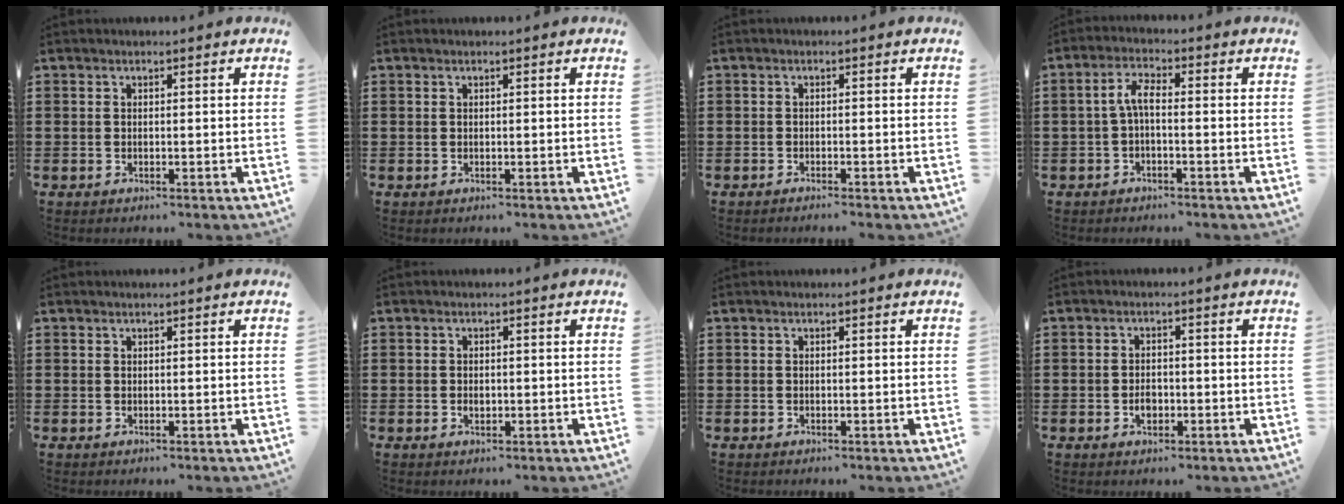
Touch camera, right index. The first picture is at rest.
{"total": 0.0}
{"total": 0.8, "force": [-0.7, -0.1, 0.2], "torque": [-0.005, -0.002, -0.014]}
{"total": 3.9, "force": [-0.6, 1.2, 3.6], "torque": [-0.090, 0.001, -0.021]}
{"total": 0.0}
{"total": 1.0, "force": [-0.1, 0.7, 0.7], "torque": [-0.015, 0.002, -0.003]}
{"total": 0.0}
{"total": 2.2, "force": [-0.7, 1.4, 1.6], "torque": [-0.032, 0.000, -0.012]}